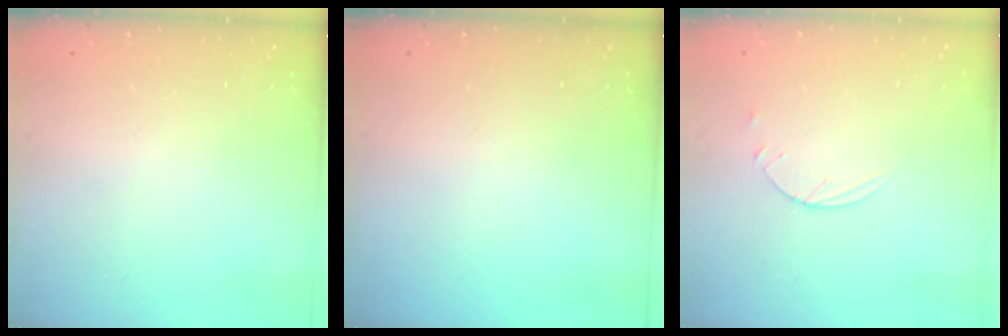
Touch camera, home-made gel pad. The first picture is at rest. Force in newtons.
{"total": 0.0}
{"total": 3.6, "press": 3.6, "slide": 0.5}